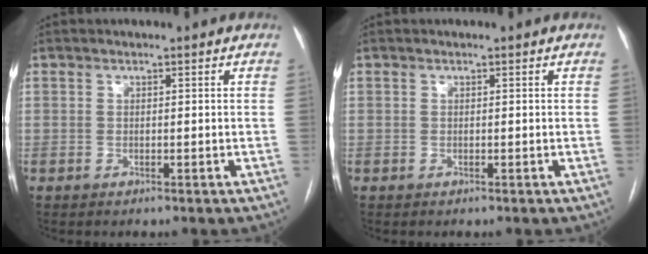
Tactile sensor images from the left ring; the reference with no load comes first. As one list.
[{"total": 0.0}]